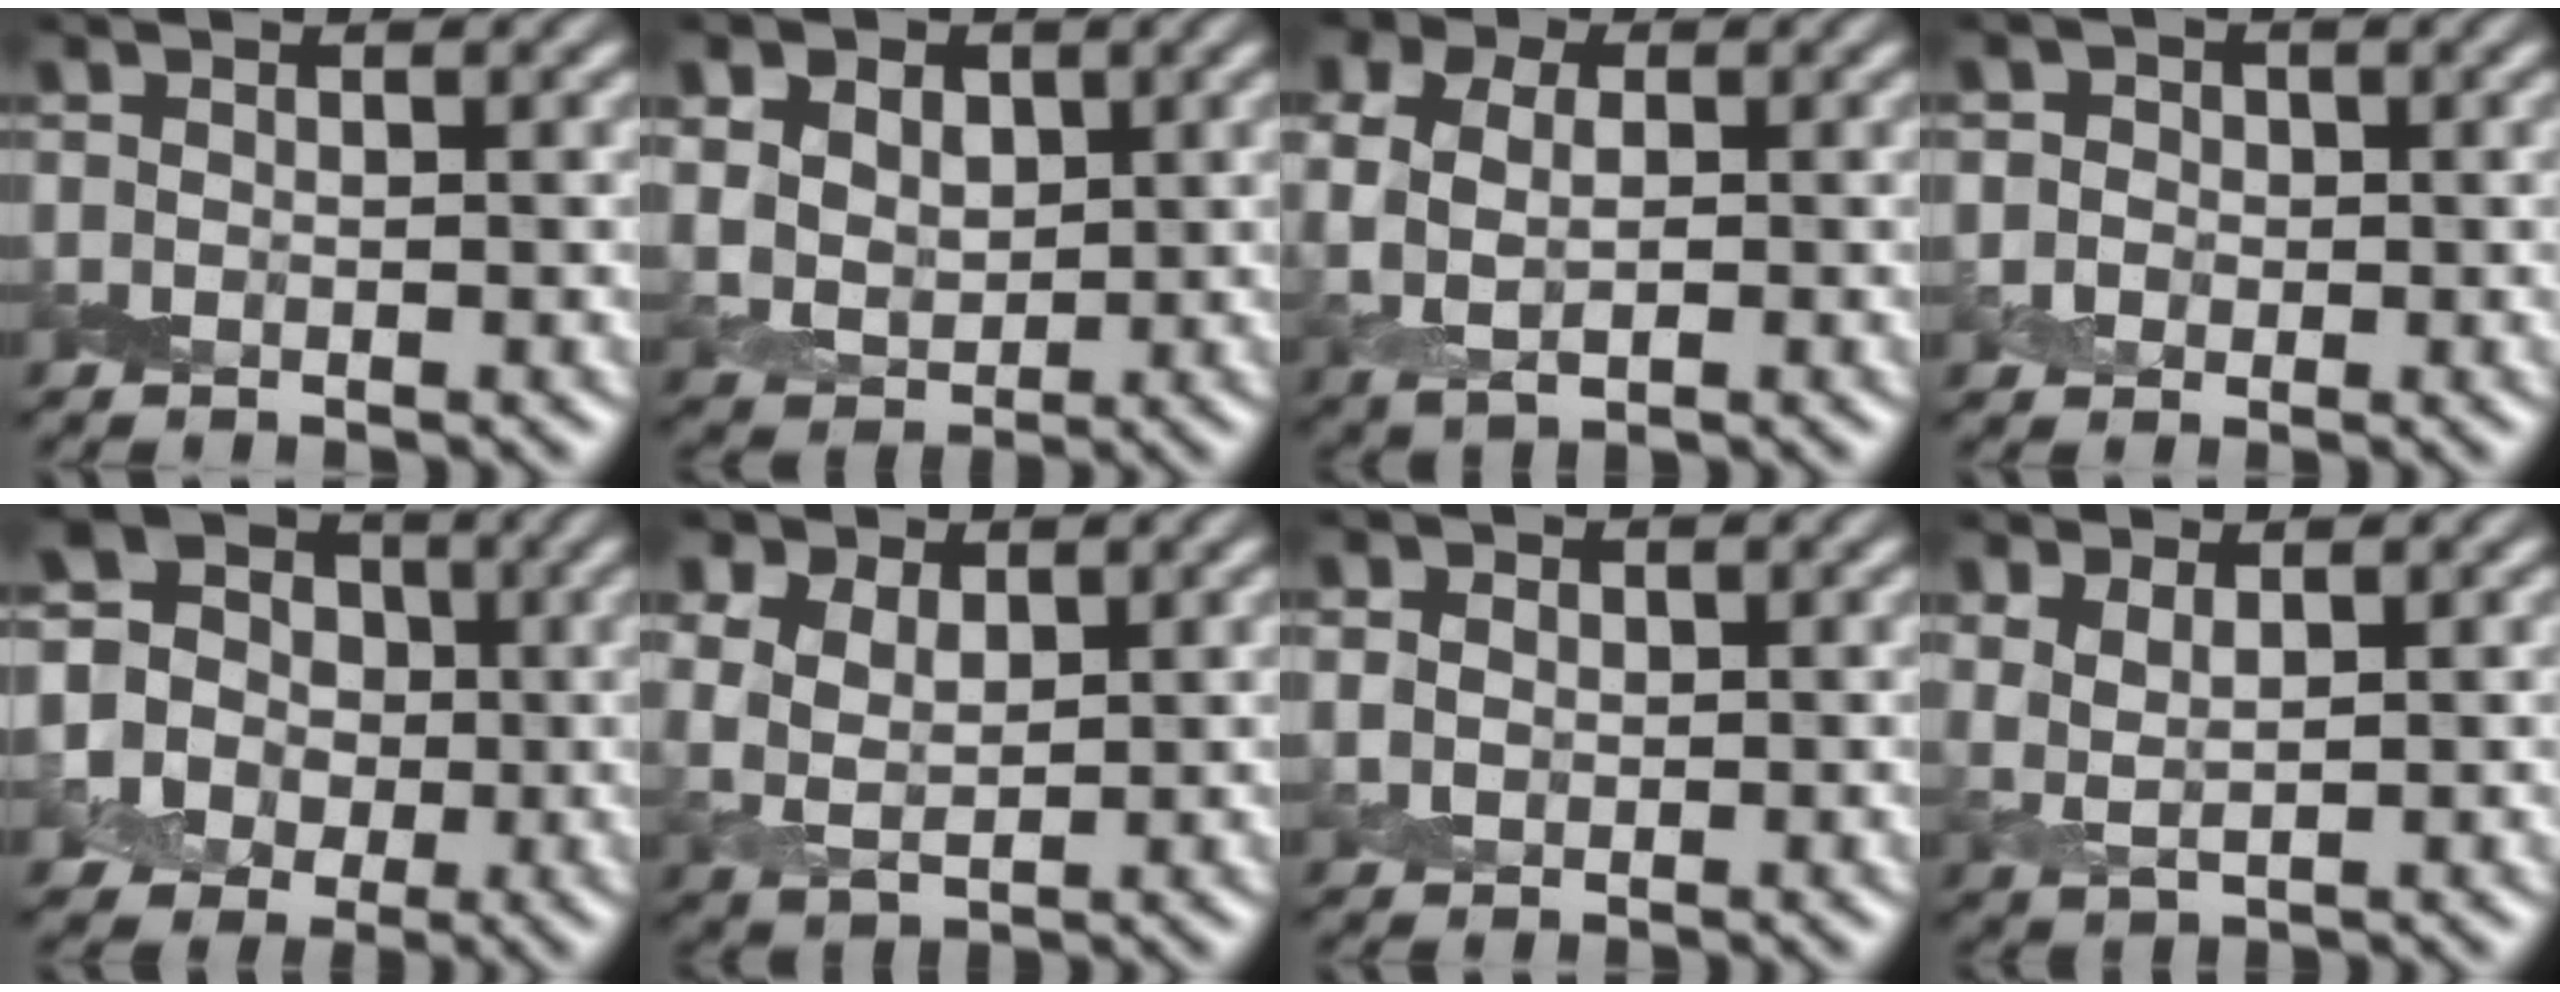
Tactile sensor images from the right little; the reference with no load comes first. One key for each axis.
{"total": 8.6, "fx": 3.2, "fy": 6.3, "fz": 4.8, "tx": -0.091, "ty": 0.021, "tz": 0.041}
{"total": 8.3, "fx": 2.2, "fy": 6.1, "fz": 5.2, "tx": -0.095, "ty": 0.028, "tz": 0.007}
{"total": 2.7, "fx": 0.4, "fy": 2.5, "fz": 0.9, "tx": 0.003, "ty": 0.008, "tz": -0.005}
{"total": 10.6, "fx": -0.7, "fy": 10.1, "fz": 3.2, "tx": -0.108, "ty": 0.019, "tz": -0.040}
{"total": 5.6, "fx": 2.3, "fy": 3.8, "fz": 3.4, "tx": -0.079, "ty": 0.013, "tz": 0.035}
{"total": 2.2, "fx": 0.7, "fy": 1.7, "fz": 1.2, "tx": -0.026, "ty": 0.008, "tz": 0.008}
{"total": 2.4, "fx": 1.1, "fy": 1.2, "fz": 1.8, "tx": -0.044, "ty": -0.006, "tz": 0.028}